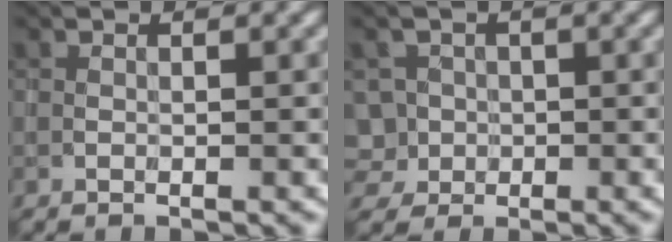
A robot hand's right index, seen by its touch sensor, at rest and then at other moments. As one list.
[{"total": 3.9, "force": [-1.3, 3.6, 0.8], "torque": [-0.004, 0.010, -0.027]}]